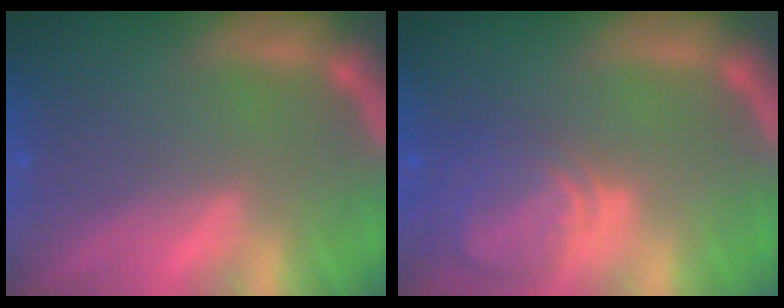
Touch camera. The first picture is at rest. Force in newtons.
{"total": 5.6}